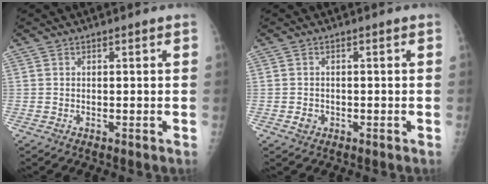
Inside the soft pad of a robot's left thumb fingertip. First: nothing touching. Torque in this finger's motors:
{"motor_torque": [-0.13, 0.02, 0.03, 0.03, 0.00]}